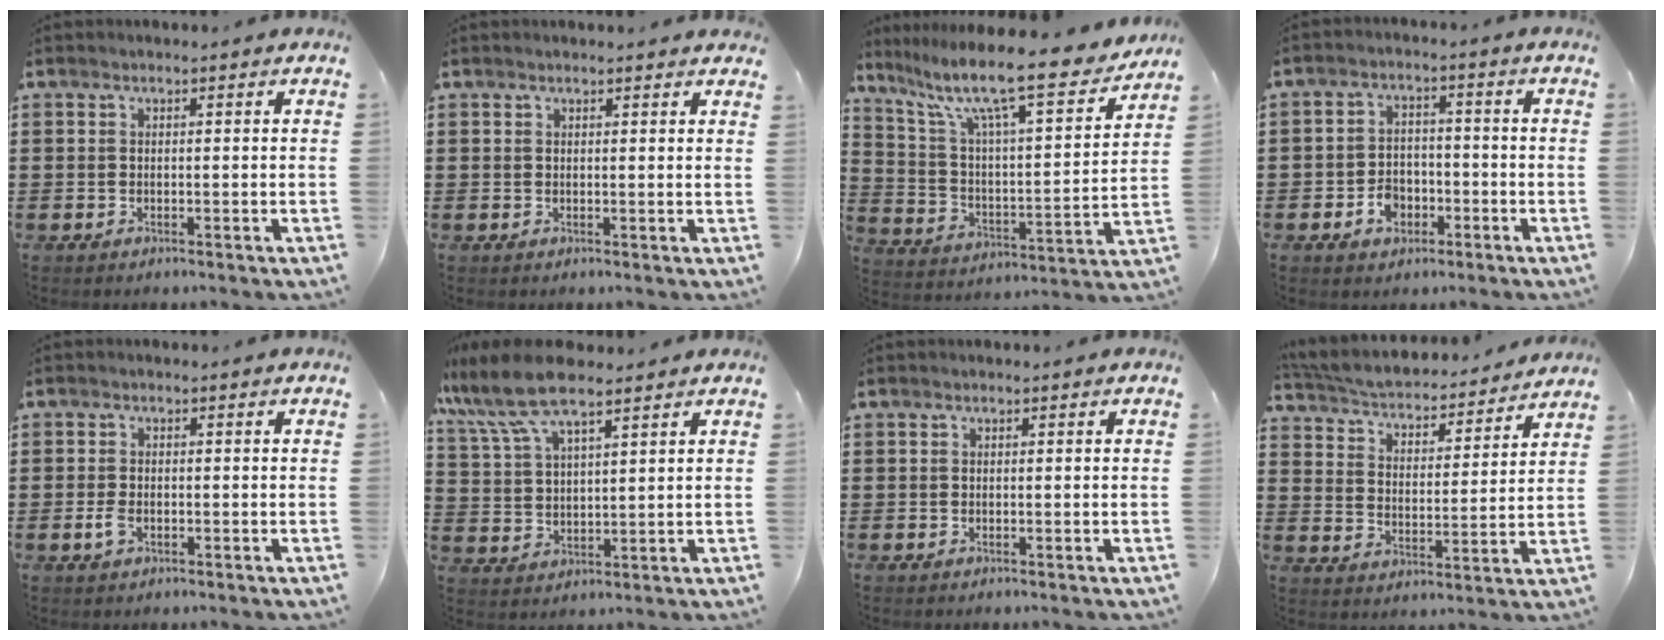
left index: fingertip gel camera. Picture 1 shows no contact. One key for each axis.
{"total": 1.1, "fx": 1.0, "fy": -0.1, "fz": 0.4, "tx": -0.008, "ty": -0.002, "tz": 0.020}
{"total": 11.9, "fx": 9.4, "fy": 1.4, "fz": 7.2, "tx": -0.159, "ty": -0.066, "tz": 0.149}
{"total": 4.3, "fx": -2.2, "fy": 3.1, "fz": 2.1, "tx": -0.033, "ty": 0.003, "tz": -0.042}
{"total": 2.3, "fx": -0.7, "fy": 1.2, "fz": 1.8, "tx": -0.058, "ty": -0.009, "tz": -0.019}
{"total": 8.6, "fx": 6.4, "fy": 2.6, "fz": 5.1, "tx": -0.128, "ty": -0.017, "tz": 0.114}
{"total": 0.0}
{"total": 3.5, "fx": 3.4, "fy": 0.3, "fz": 0.7, "tx": -0.035, "ty": -0.032, "tz": 0.048}